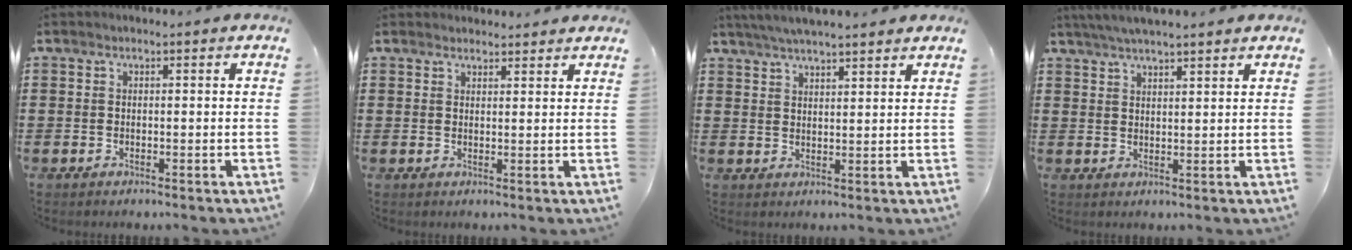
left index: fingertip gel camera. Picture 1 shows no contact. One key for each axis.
{"total": 1.6, "fx": 1.6, "fy": 0.3, "fz": -0.3, "tx": 0.001, "ty": 0.000, "tz": 0.032}
{"total": 3.6, "fx": 3.4, "fy": -0.2, "fz": 1.1, "tx": -0.032, "ty": -0.009, "tz": 0.061}
{"total": 3.4, "fx": 3.1, "fy": -0.2, "fz": 1.3, "tx": -0.033, "ty": -0.004, "tz": 0.057}